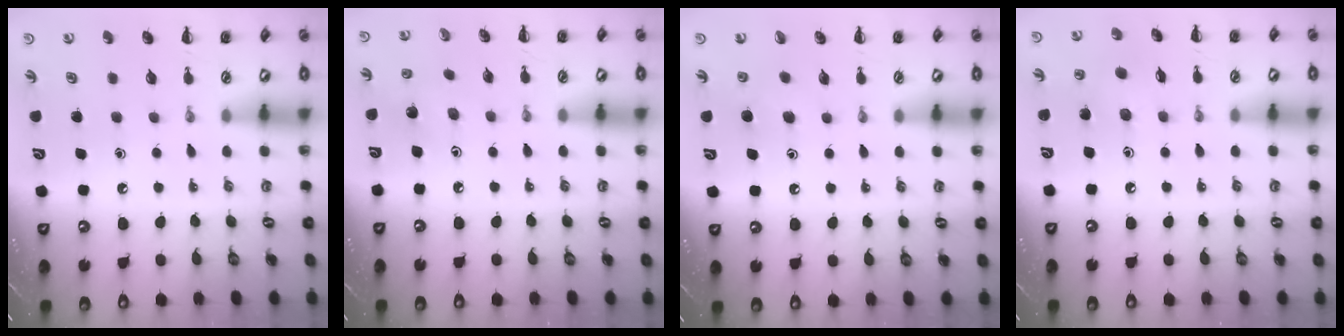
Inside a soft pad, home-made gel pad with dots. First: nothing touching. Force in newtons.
{"total": 3.5, "press": 3.3, "slide": 1.1}
{"total": 4.1, "press": 3.8, "slide": 1.5}
{"total": 4.3, "press": 4.2, "slide": 0.9}